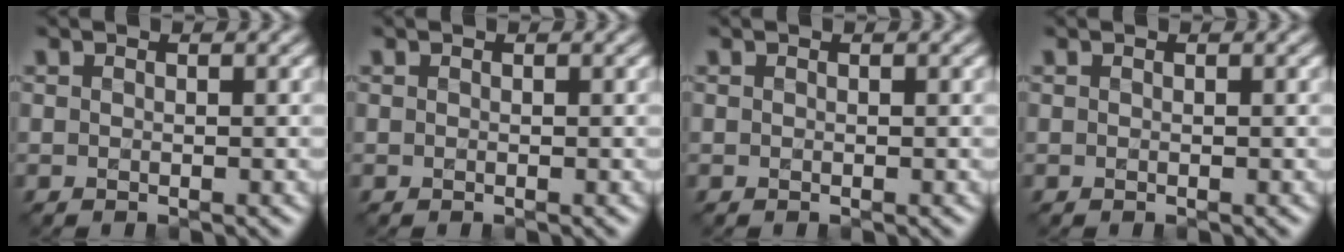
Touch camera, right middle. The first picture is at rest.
{"total": 0.0}
{"total": 0.0}
{"total": 0.0}